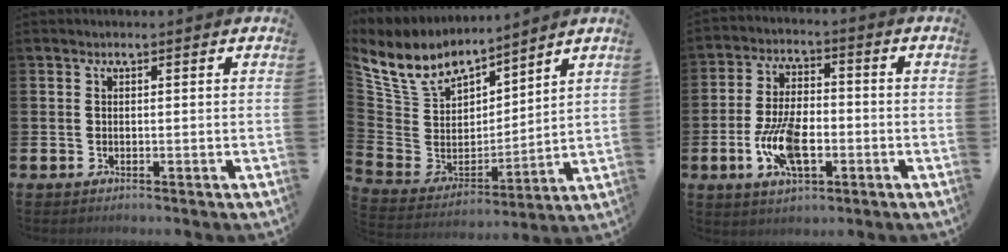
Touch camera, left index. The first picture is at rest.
{"total": 8.6, "force": [7.6, 3.9, 0.8], "torque": [-0.074, -0.061, 0.141]}
{"total": 9.2, "force": [-2.4, 4.3, 7.7], "torque": [-0.158, -0.002, -0.043]}